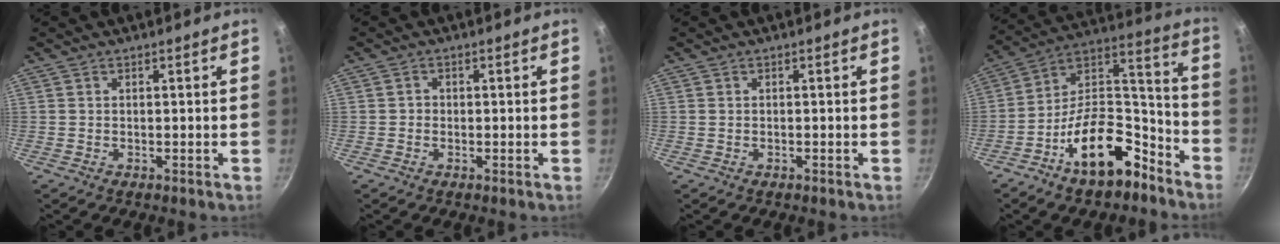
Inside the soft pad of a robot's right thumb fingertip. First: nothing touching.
{"total": 1.0, "force": [-0.2, 1.0, 0.3], "torque": [-0.002, 0.004, -0.005]}
{"total": 0.0}
{"total": 18.9, "force": [-10.9, 9.4, 12.2], "torque": [-0.146, 0.110, -0.181]}